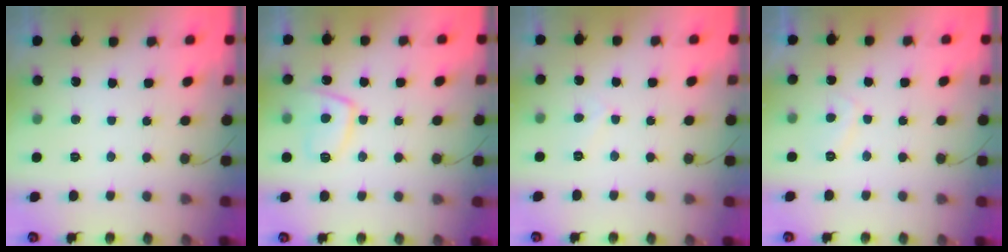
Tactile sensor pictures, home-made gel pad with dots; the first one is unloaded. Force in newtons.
{"total": 9.1, "press": 9.0, "slide": 1.2}
{"total": 2.8, "press": 2.8, "slide": 0.3}
{"total": 2.5, "press": 2.4, "slide": 0.8}